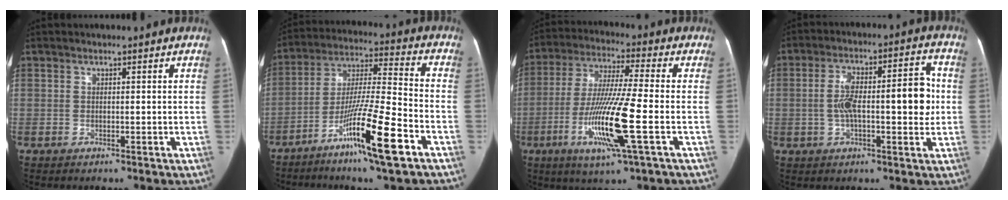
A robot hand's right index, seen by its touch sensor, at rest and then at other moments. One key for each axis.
{"total": 15.7, "fx": -8.0, "fy": 0.2, "fz": 13.5, "tx": -0.251, "ty": -0.019, "tz": -0.140}
{"total": 14.2, "fx": -4.1, "fy": -0.2, "fz": 13.6, "tx": -0.274, "ty": -0.019, "tz": -0.081}
{"total": 12.3, "fx": 0.0, "fy": 3.5, "fz": 11.8, "tx": -0.189, "ty": 0.033, "tz": 0.002}